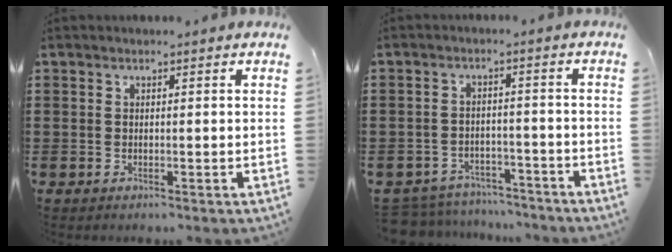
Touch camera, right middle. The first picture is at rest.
{"total": 4.8, "force": [-4.7, 0.9, 0.0], "torque": [-0.011, 0.008, -0.099]}